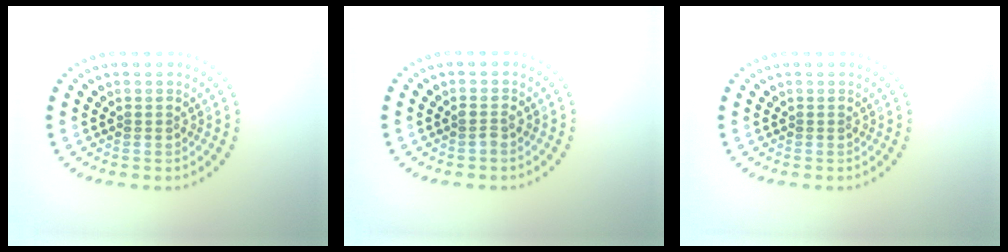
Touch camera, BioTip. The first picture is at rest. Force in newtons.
{"total": 0.6, "press": 0.6, "slide": 0.2}
{"total": 0.0}